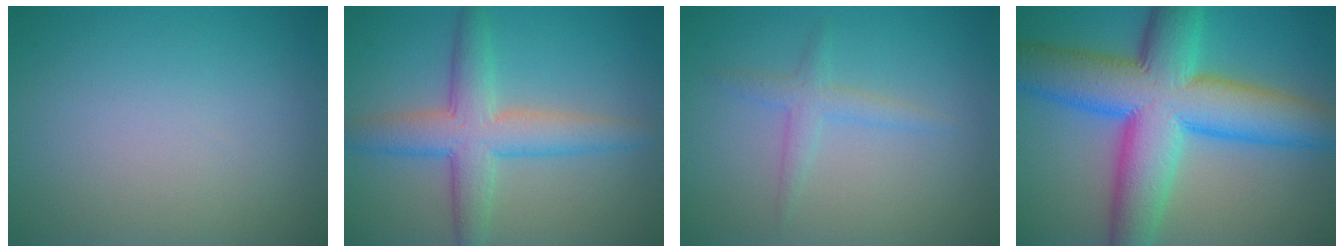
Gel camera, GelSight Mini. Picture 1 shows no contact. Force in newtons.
{"total": 5.7, "press": 5.7, "slide": 0.2}
{"total": 1.8, "press": 1.8, "slide": 0.1}
{"total": 13.4, "press": 13.4, "slide": 0.1}